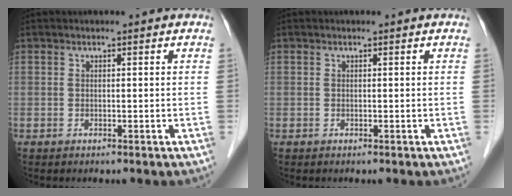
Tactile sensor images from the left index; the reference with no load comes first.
{"total": 0.0}